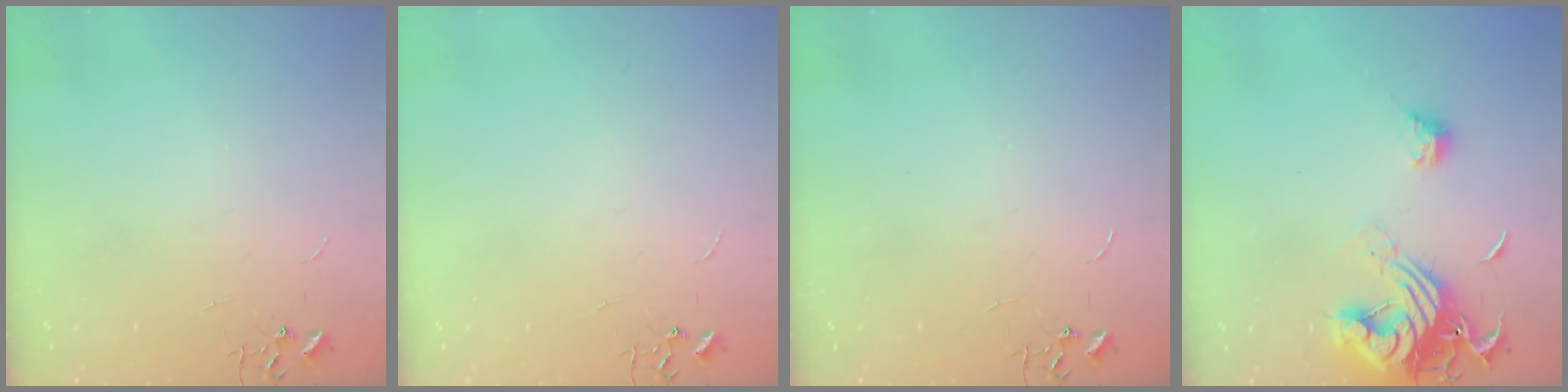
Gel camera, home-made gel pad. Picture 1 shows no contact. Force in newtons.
{"total": 0.0}
{"total": 0.0}
{"total": 17.6, "press": 17.5, "slide": 1.2}